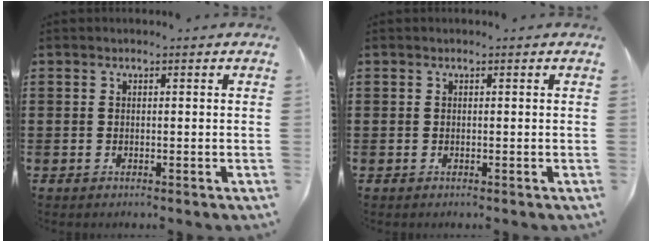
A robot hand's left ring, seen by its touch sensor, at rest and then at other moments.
{"total": 0.0}